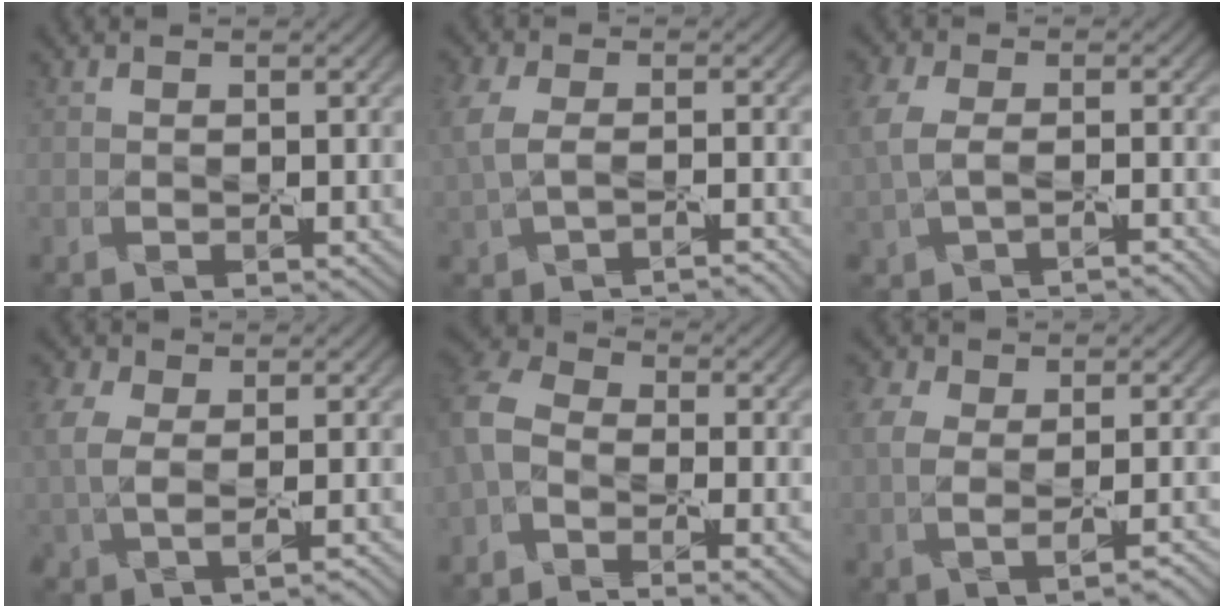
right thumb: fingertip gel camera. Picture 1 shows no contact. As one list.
[{"total": 4.7, "force": [-0.8, 2.8, 3.6], "torque": [-0.090, -0.006, -0.013]}, {"total": 5.1, "force": [-0.6, 3.2, 3.9], "torque": [-0.106, -0.007, -0.003]}, {"total": 4.8, "force": [0.4, 2.7, 3.9], "torque": [-0.093, 0.005, 0.013]}, {"total": 8.5, "force": [-3.9, 5.2, 5.4], "torque": [-0.127, -0.013, -0.065]}, {"total": 6.2, "force": [0.1, 3.6, 5.1], "torque": [-0.082, 0.009, 0.007]}]